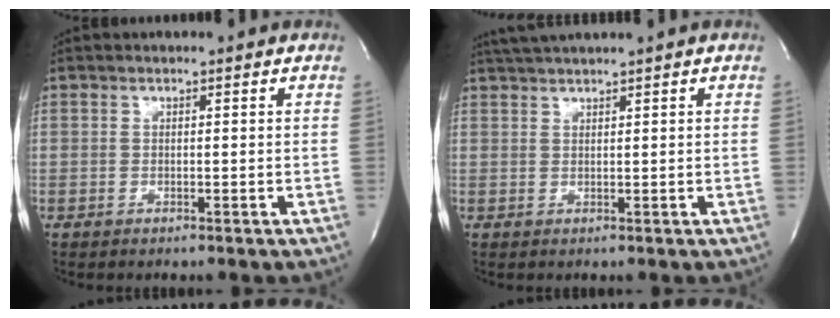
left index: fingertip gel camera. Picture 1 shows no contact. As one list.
[{"total": 3.8, "force": [3.4, -0.9, 1.6], "torque": [-0.027, 0.018, 0.064]}]